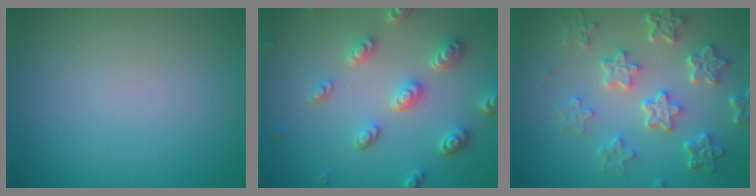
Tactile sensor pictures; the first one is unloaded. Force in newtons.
{"total": 4.6, "press": 3.7, "slide": 2.7}
{"total": 6.1, "press": 4.6, "slide": 4.0}